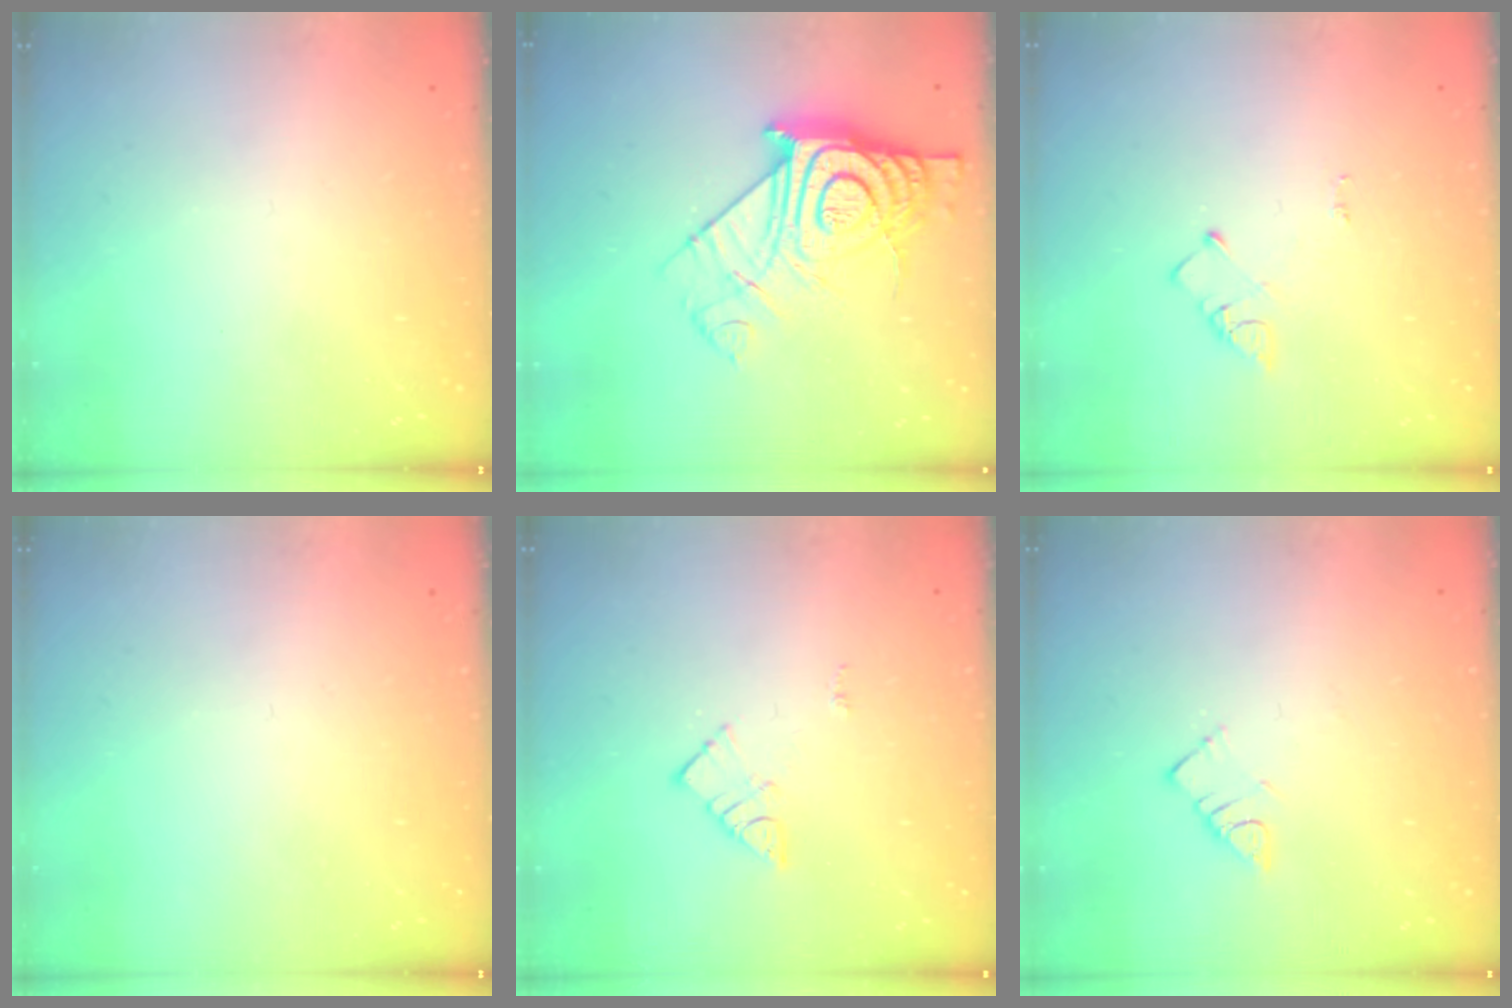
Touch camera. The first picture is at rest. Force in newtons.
{"total": 16.9, "press": 16.9, "slide": 1.3}
{"total": 4.2, "press": 4.2, "slide": 0.5}
{"total": 0.0}
{"total": 7.9, "press": 7.9, "slide": 0.4}
{"total": 3.4, "press": 3.4, "slide": 0.3}